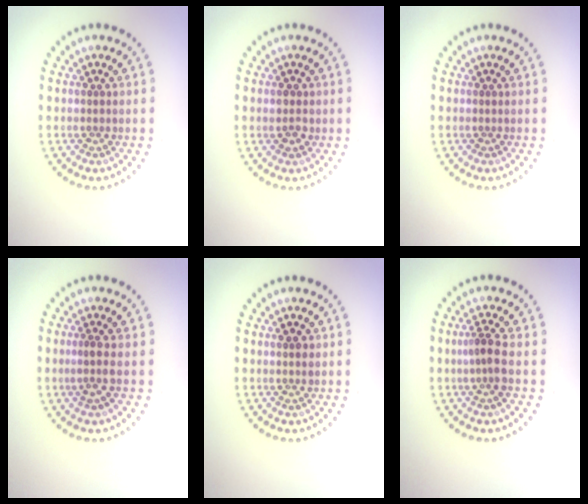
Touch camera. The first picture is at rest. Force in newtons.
{"total": 1.5, "press": 1.5, "slide": 0.1}
{"total": 0.0}
{"total": 1.6, "press": 1.2, "slide": 1.1}
{"total": 1.0, "press": 1.0, "slide": 0.3}
{"total": 2.2, "press": 1.7, "slide": 1.4}